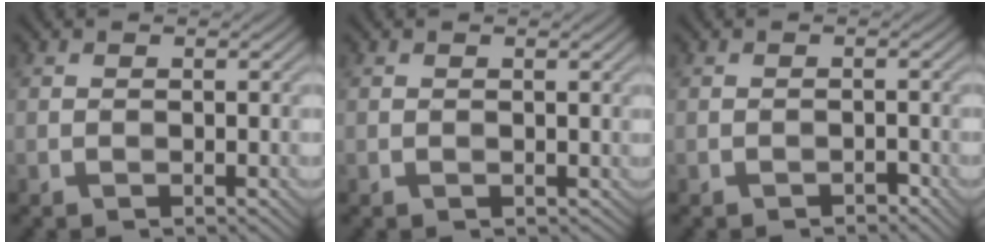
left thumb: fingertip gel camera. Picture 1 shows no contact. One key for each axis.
{"total": 0.7, "fx": 0.3, "fy": 0.6, "fz": 0.3, "tx": -0.008, "ty": -0.002, "tz": 0.007}
{"total": 0.9, "fx": -0.8, "fy": 0.4, "fz": 0.2, "tx": -0.001, "ty": -0.002, "tz": -0.016}